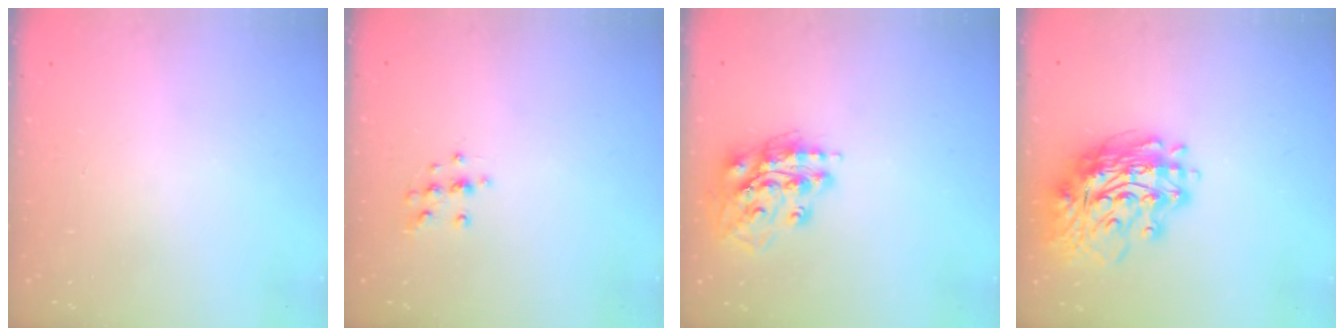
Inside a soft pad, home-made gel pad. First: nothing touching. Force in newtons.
{"total": 9.0, "press": 8.9, "slide": 0.8}
{"total": 15.4, "press": 15.3, "slide": 1.9}
{"total": 17.0, "press": 16.8, "slide": 2.5}